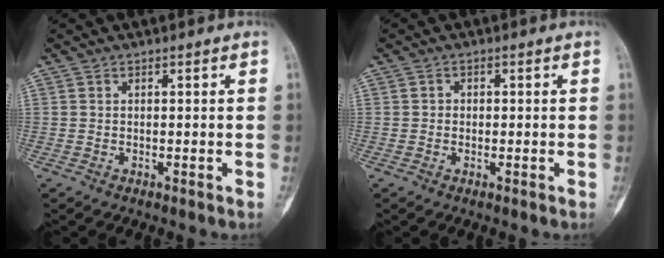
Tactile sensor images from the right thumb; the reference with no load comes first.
{"total": 1.1, "force": [-0.1, 1.0, 0.4], "torque": [0.003, 0.004, -0.004]}